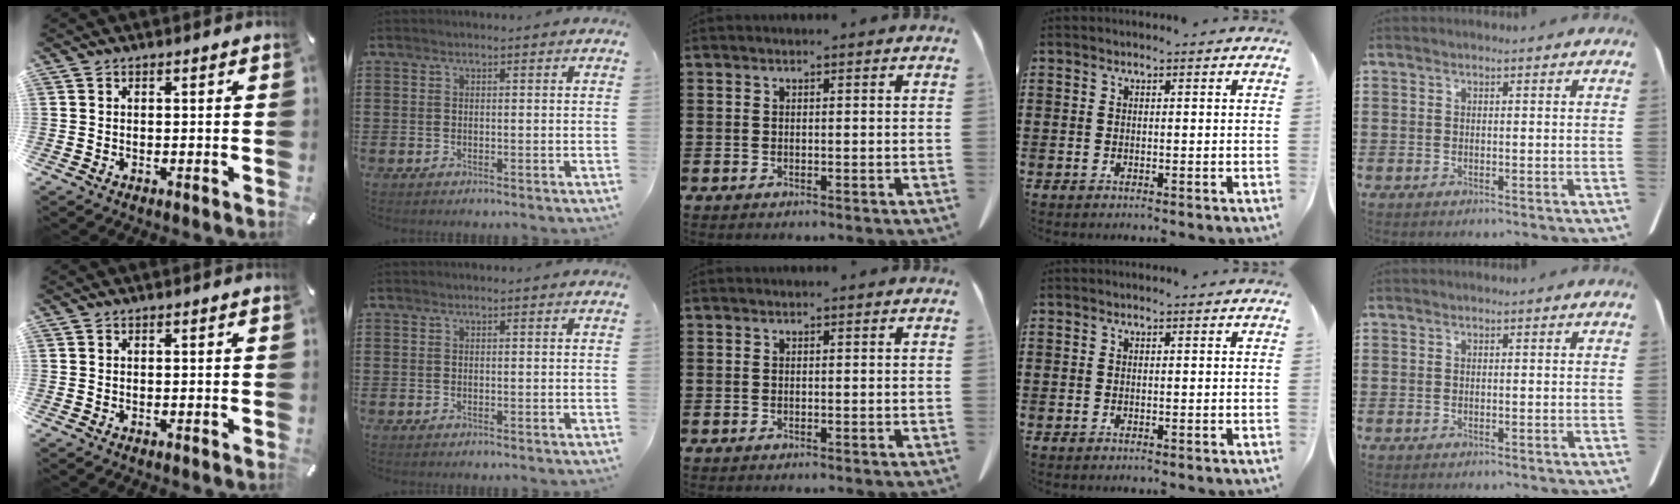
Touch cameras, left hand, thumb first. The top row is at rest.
{}